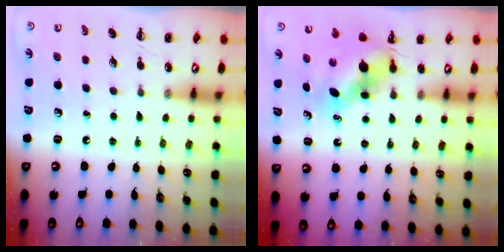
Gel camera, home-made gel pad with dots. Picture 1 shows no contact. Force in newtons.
{"total": 6.1, "press": 6.0, "slide": 1.1}